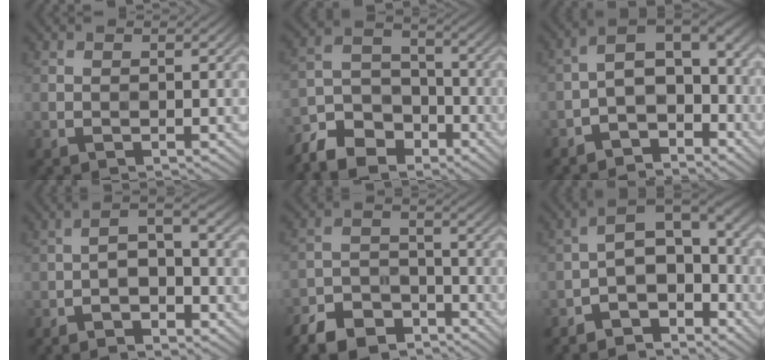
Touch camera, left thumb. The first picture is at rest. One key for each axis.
{"total": 9.3, "fx": -7.0, "fy": 5.0, "fz": 3.6, "tx": -0.087, "ty": -0.012, "tz": -0.141}
{"total": 7.3, "fx": -4.0, "fy": 3.7, "fz": 5.0, "tx": -0.071, "ty": 0.007, "tz": -0.083}
{"total": 5.9, "fx": -2.3, "fy": 1.9, "fz": 5.0, "tx": -0.090, "ty": 0.006, "tz": -0.043}
{"total": 9.2, "fx": -7.4, "fy": 4.0, "fz": 3.7, "tx": -0.075, "ty": -0.011, "tz": -0.144}
{"total": 8.7, "fx": -5.4, "fy": 4.1, "fz": 5.5, "tx": -0.083, "ty": -0.004, "tz": -0.101}